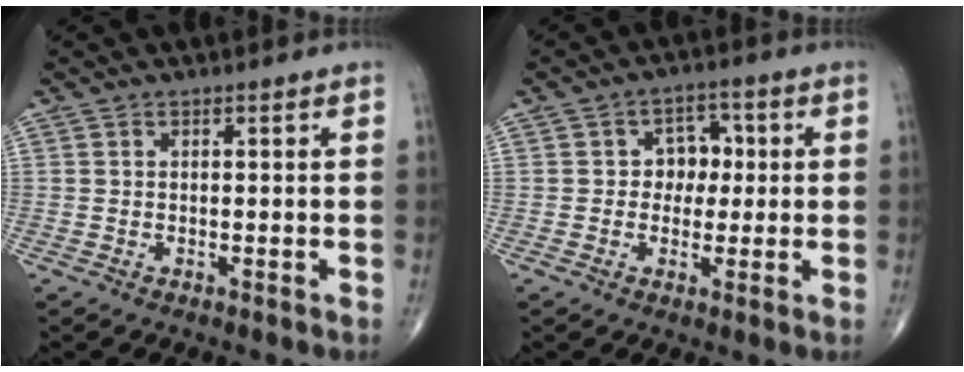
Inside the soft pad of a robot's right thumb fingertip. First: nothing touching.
{"total": 2.5, "force": [-0.1, 2.0, 1.4], "torque": [-0.001, 0.008, -0.009]}